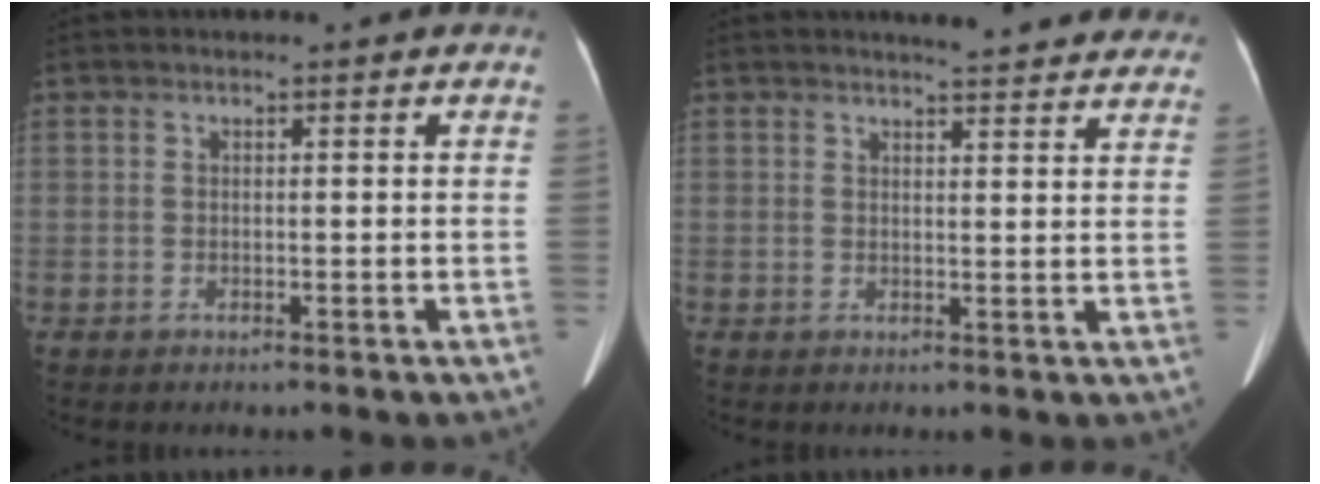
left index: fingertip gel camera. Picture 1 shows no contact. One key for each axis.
{"total": 11.0, "fx": 10.3, "fy": 1.7, "fz": 3.6, "tx": -0.027, "ty": -0.001, "tz": 0.102}